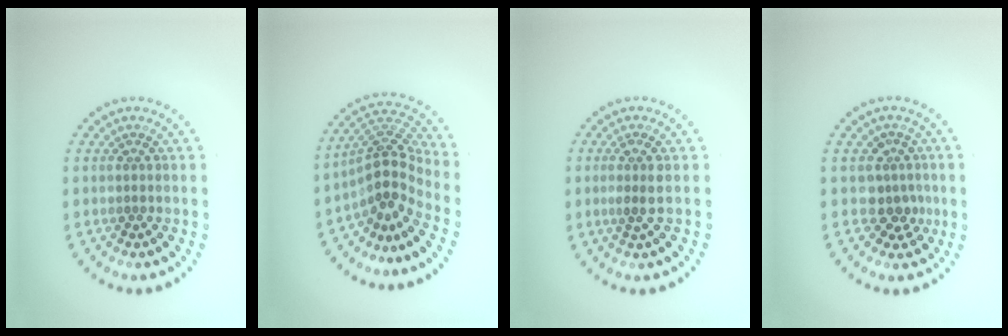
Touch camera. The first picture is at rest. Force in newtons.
{"total": 4.0, "press": 2.6, "slide": 3.0}
{"total": 1.4, "press": 1.2, "slide": 0.8}
{"total": 2.5, "press": 1.8, "slide": 1.7}